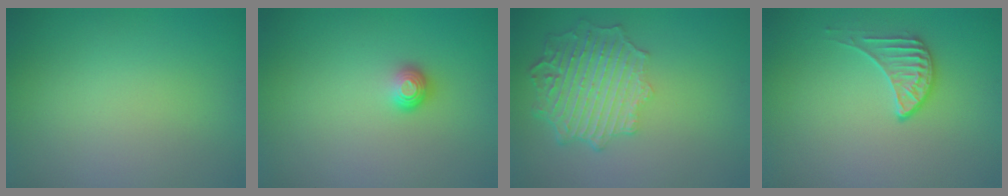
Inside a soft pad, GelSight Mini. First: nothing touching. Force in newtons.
{"total": 1.2, "press": 0.9, "slide": 0.7}
{"total": 6.4, "press": 5.0, "slide": 4.0}
{"total": 2.0, "press": 1.5, "slide": 1.3}